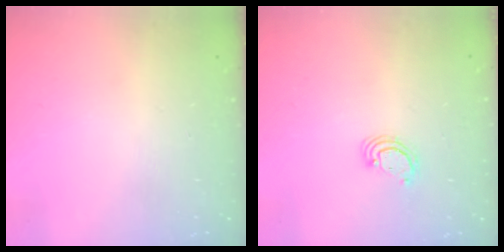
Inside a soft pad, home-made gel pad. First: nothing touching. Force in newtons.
{"total": 2.6, "press": 2.5, "slide": 0.3}